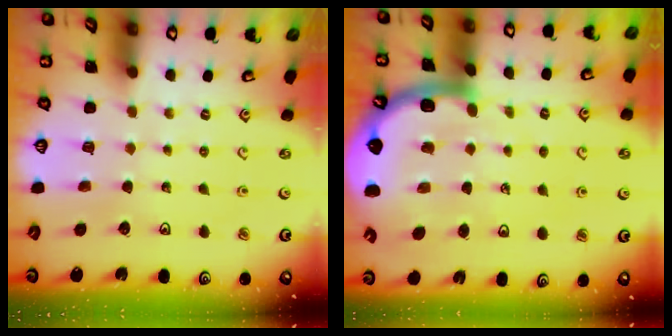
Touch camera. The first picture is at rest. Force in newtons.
{"total": 9.2, "press": 8.9, "slide": 2.2}